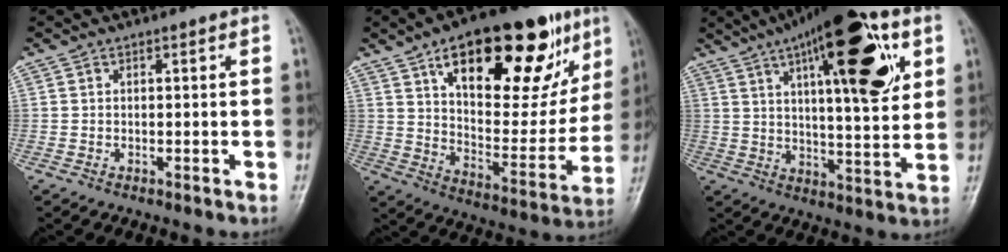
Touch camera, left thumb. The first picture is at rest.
{"total": 28.8, "force": [14.8, 12.8, 21.2], "torque": [-0.262, -0.021, 0.232]}
{"total": 23.3, "force": [9.9, 7.4, 19.7], "torque": [-0.275, -0.014, 0.148]}